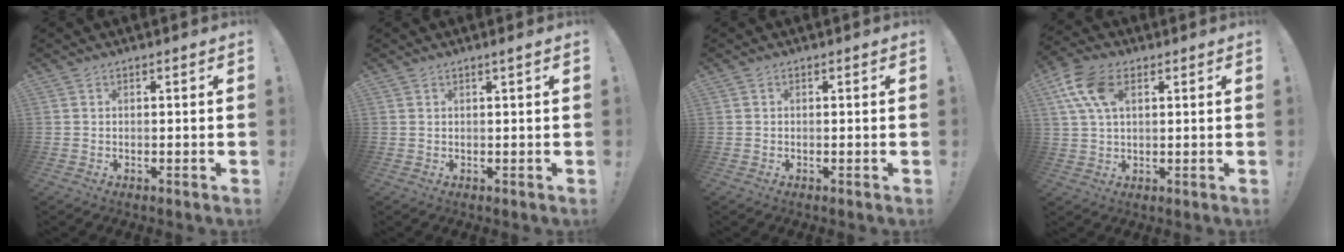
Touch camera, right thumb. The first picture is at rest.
{"total": 1.3, "force": [0.8, -0.1, 1.1], "torque": [-0.020, 0.000, 0.013]}
{"total": 0.0}
{"total": 11.0, "force": [4.1, 6.3, 8.0], "torque": [-0.162, 0.002, 0.081]}